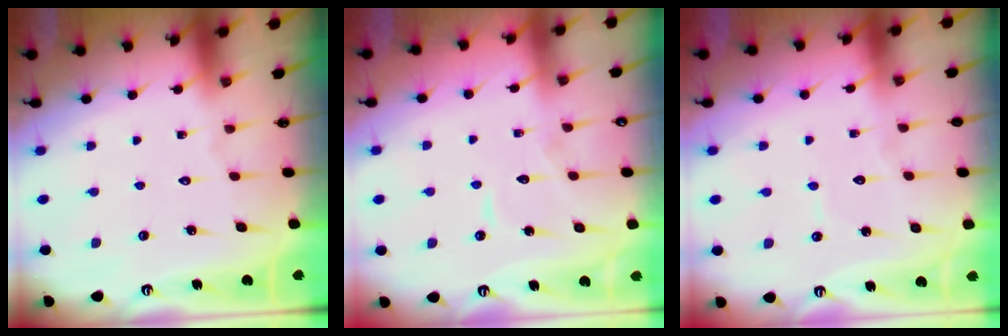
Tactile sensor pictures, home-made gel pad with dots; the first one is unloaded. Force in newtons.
{"total": 5.7, "press": 5.7, "slide": 0.6}
{"total": 3.4, "press": 3.4, "slide": 0.3}